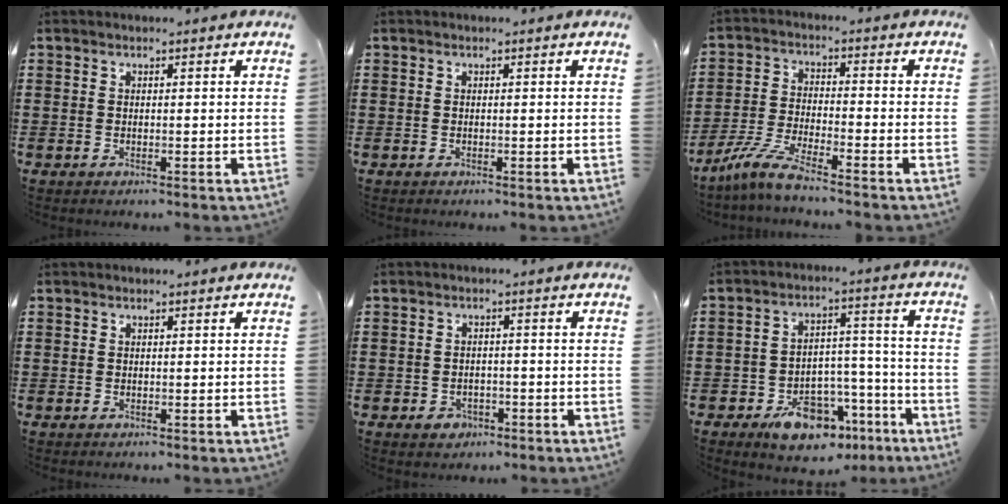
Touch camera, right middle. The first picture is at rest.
{"total": 0.0}
{"total": 6.3, "force": [-5.4, 0.2, 3.3], "torque": [-0.087, -0.014, -0.108]}
{"total": 0.0}
{"total": 2.1, "force": [-1.4, 1.4, 0.5], "torque": [-0.014, 0.002, -0.032]}
{"total": 9.8, "force": [-7.2, 4.9, 4.5], "torque": [-0.063, 0.044, -0.123]}